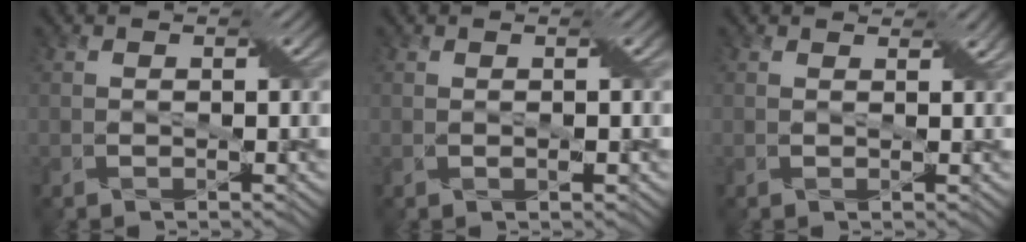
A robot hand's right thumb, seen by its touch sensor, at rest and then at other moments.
{"total": 1.0, "force": [0.1, 0.0, 1.0], "torque": [-0.020, 0.004, 0.002]}
{"total": 1.3, "force": [1.1, 0.3, 0.5], "torque": [-0.013, -0.003, 0.018]}